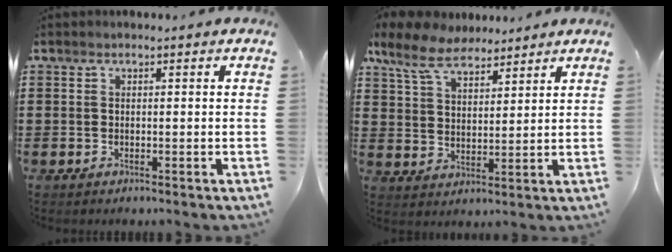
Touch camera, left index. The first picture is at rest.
{"total": 8.2, "force": [6.7, 3.1, 3.7], "torque": [-0.097, -0.009, 0.125]}